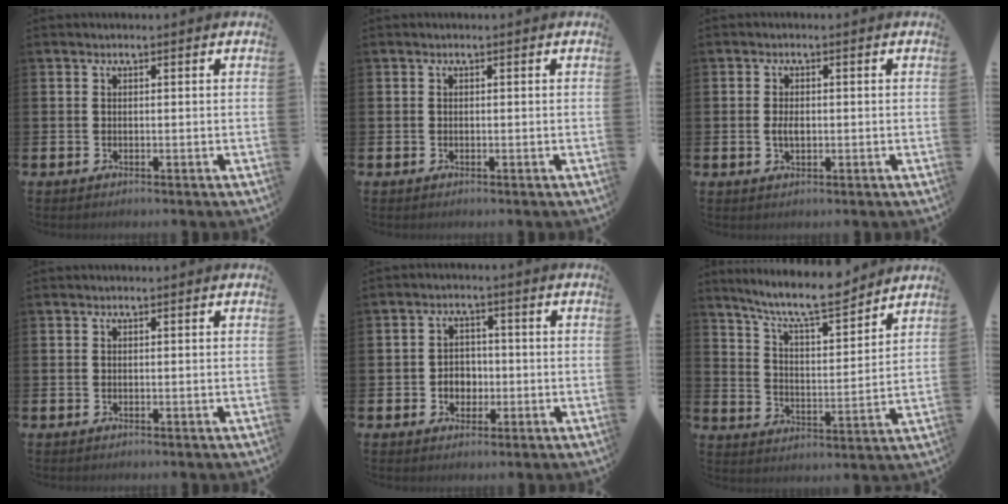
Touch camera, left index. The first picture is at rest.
{"total": 0.0}
{"total": 2.2, "force": [-0.1, 1.3, 1.8], "torque": [-0.023, 0.000, -0.006]}
{"total": 0.0}
{"total": 3.2, "force": [-0.7, 2.8, 1.2], "torque": [-0.020, 0.002, -0.021]}
{"total": 9.5, "force": [8.6, 1.2, 3.7], "torque": [-0.092, -0.056, 0.150]}